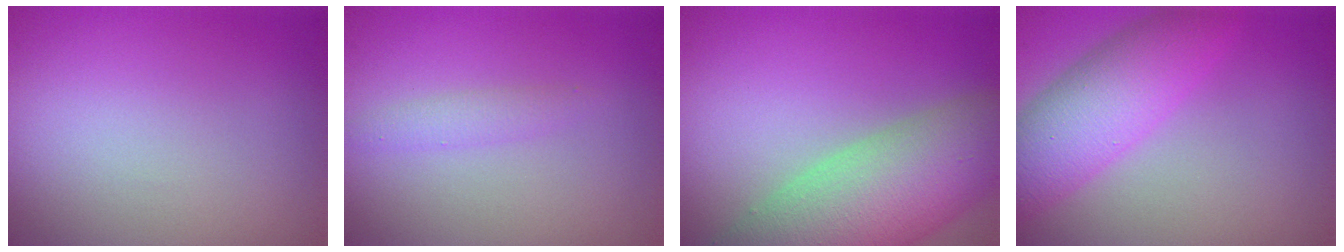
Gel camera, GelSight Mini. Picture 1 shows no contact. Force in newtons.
{"total": 1.2, "press": 1.2, "slide": 0.0}
{"total": 10.0, "press": 10.0, "slide": 0.7}
{"total": 6.1, "press": 6.1, "slide": 0.2}